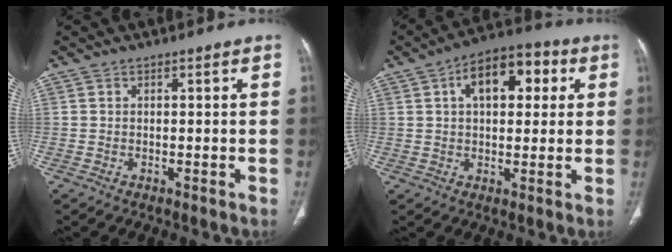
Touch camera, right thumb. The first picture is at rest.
{"total": 12.1, "force": [3.6, 6.8, 9.3], "torque": [-0.115, 0.021, 0.048]}